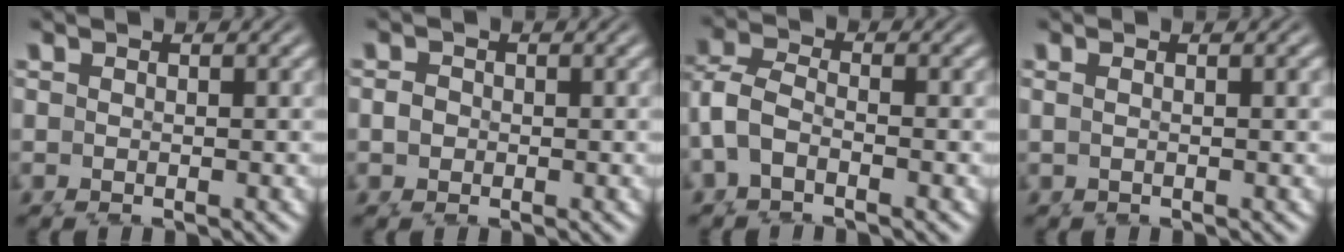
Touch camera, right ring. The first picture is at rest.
{"total": 0.8, "force": [0.1, 0.8, 0.0], "torque": [-0.003, -0.013, 0.007]}
{"total": 5.3, "force": [-0.1, 4.5, 2.6], "torque": [-0.087, -0.020, 0.000]}
{"total": 1.1, "force": [0.4, -0.8, 0.6], "torque": [-0.010, -0.001, 0.011]}